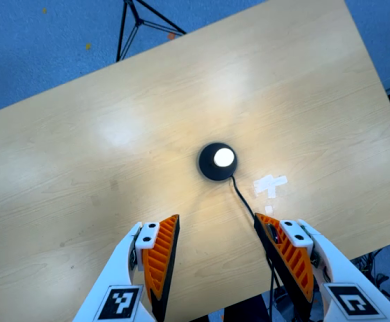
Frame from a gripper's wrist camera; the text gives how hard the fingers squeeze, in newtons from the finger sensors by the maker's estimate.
{"total": 0.0}